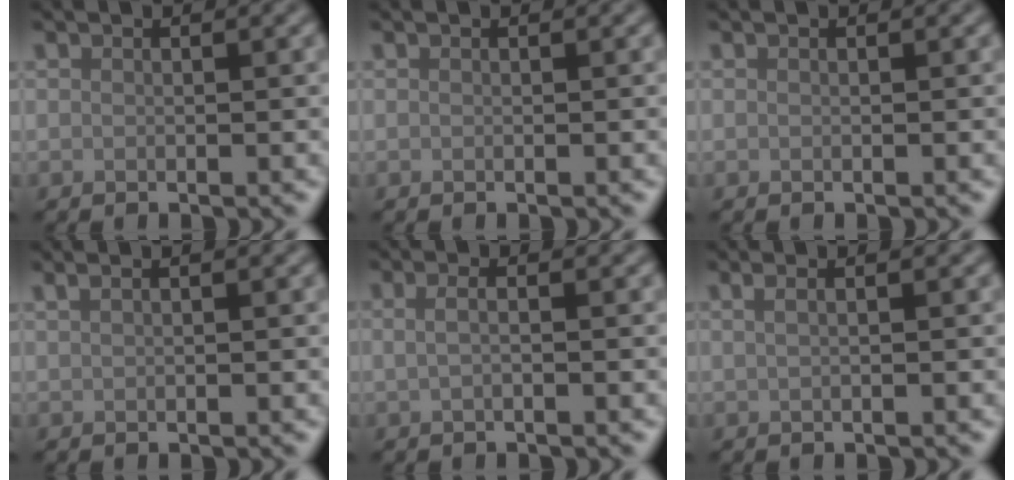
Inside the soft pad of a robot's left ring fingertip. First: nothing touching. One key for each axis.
{"total": 0.0}
{"total": 0.0}
{"total": 1.9, "fx": 1.2, "fy": 0.9, "fz": 1.2, "tx": -0.016, "ty": 0.002, "tz": 0.004}
{"total": 1.7, "fx": 0.3, "fy": 0.8, "fz": 1.5, "tx": -0.023, "ty": -0.006, "tz": -0.010}
{"total": 2.5, "fx": 1.1, "fy": 1.3, "fz": 1.8, "tx": -0.014, "ty": 0.008, "tz": -0.008}